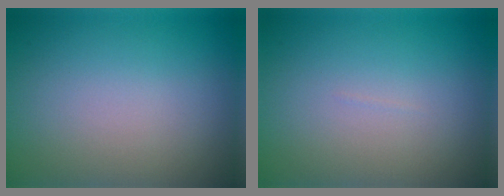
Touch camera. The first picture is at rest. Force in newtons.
{"total": 0.0}